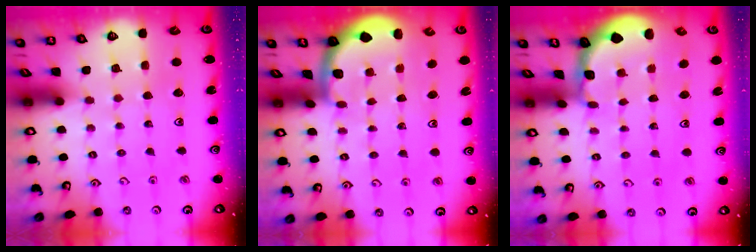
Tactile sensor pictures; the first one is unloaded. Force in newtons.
{"total": 1.4, "press": 1.4, "slide": 0.1}
{"total": 1.3, "press": 1.2, "slide": 0.2}